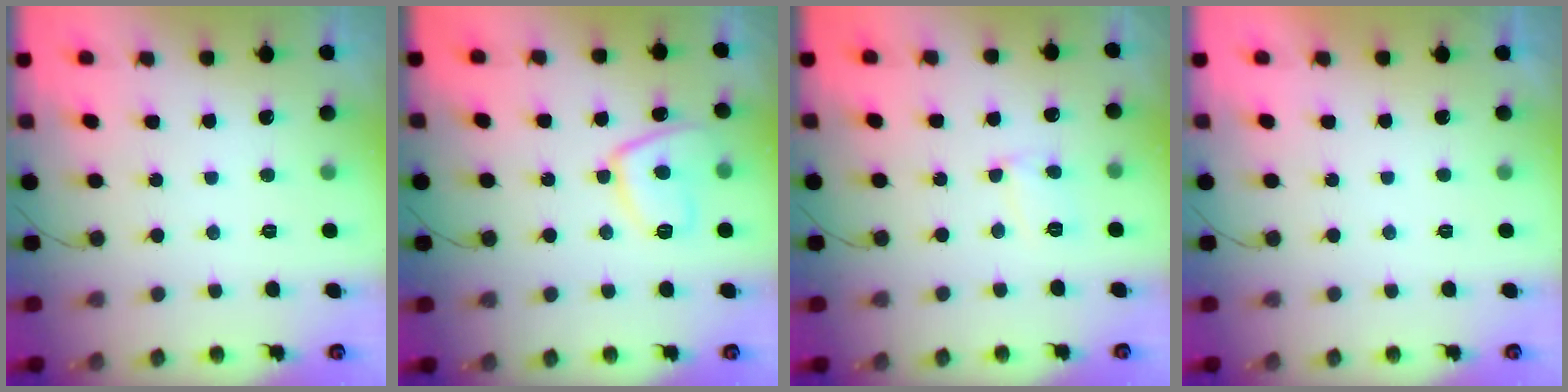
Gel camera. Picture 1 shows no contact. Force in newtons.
{"total": 9.7, "press": 9.7, "slide": 0.8}
{"total": 6.0, "press": 6.0, "slide": 0.4}
{"total": 2.3, "press": 2.3, "slide": 0.3}